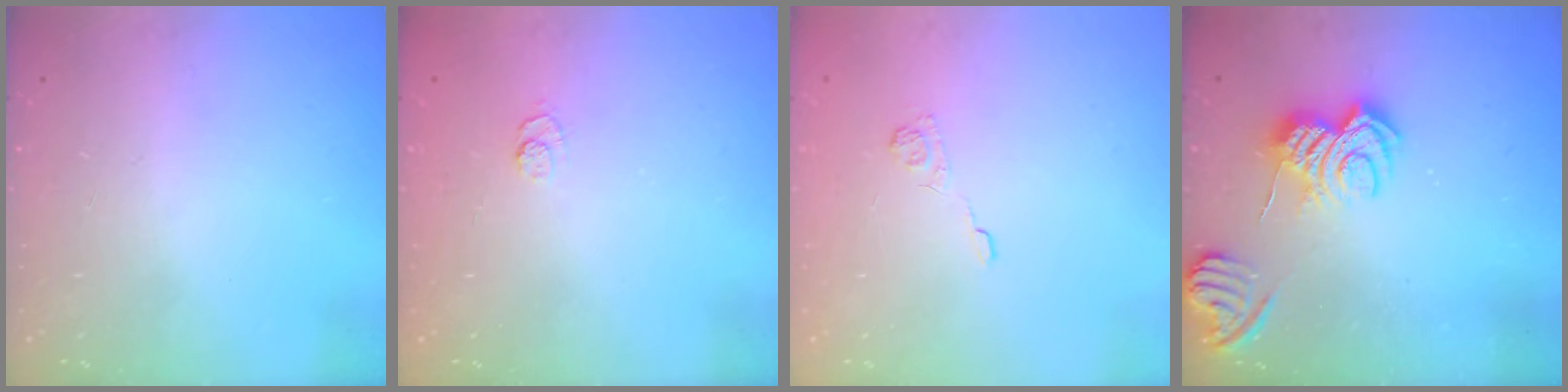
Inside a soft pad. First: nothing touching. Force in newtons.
{"total": 2.4, "press": 2.0, "slide": 1.4}
{"total": 3.7, "press": 3.4, "slide": 1.4}
{"total": 7.8, "press": 7.8, "slide": 0.9}